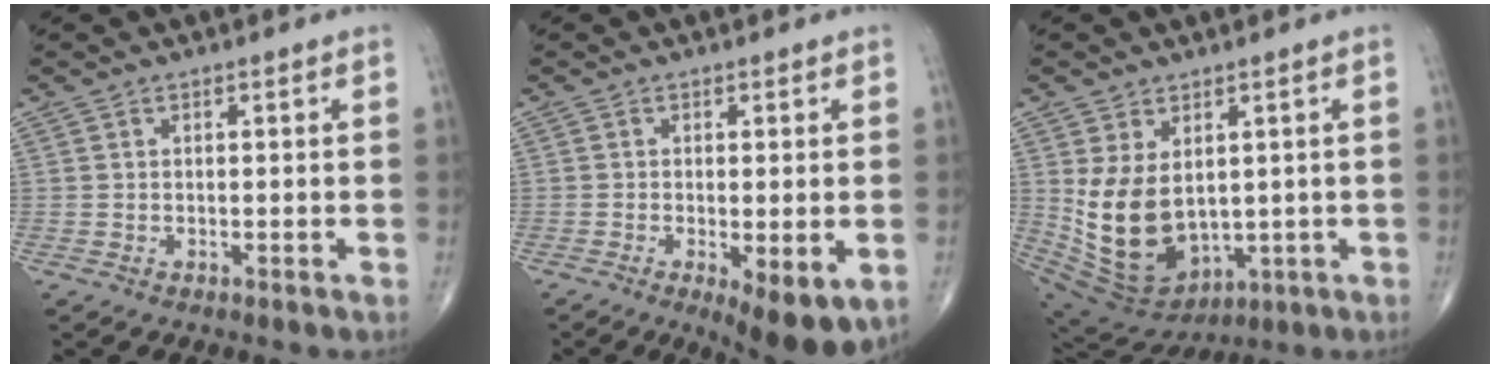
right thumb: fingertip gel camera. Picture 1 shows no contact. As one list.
[{"total": 8.9, "force": [-3.0, 2.9, 7.9], "torque": [-0.113, -0.020, -0.041]}, {"total": 13.6, "force": [1.1, 9.1, 10.0], "torque": [-0.172, -0.019, 0.053]}]